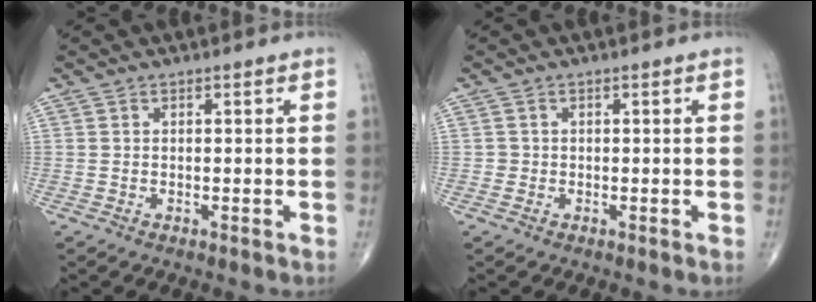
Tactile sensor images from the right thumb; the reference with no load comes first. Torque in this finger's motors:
{"motor_torque": [-0.02, 0.22, 0.17, 0.02, 0.02]}